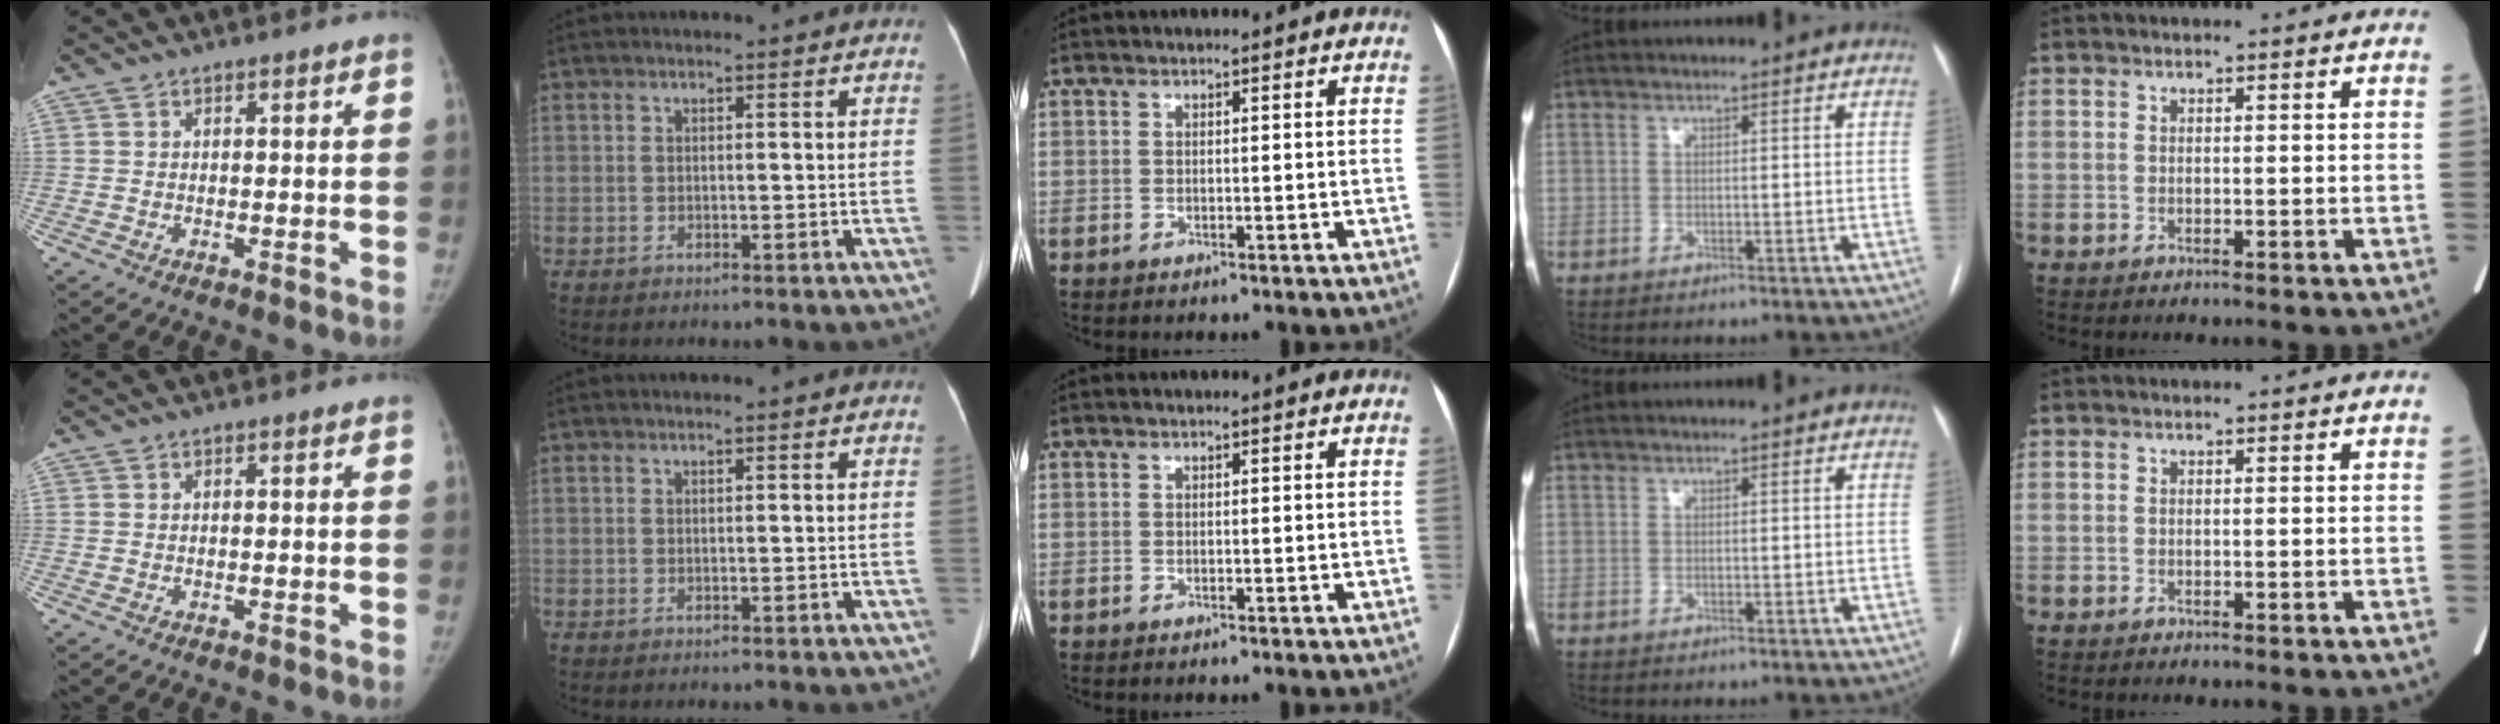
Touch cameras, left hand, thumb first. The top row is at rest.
{}